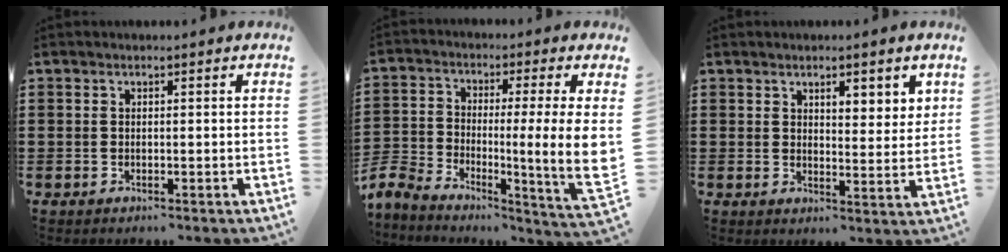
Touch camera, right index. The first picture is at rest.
{"total": 8.1, "force": [-0.3, 1.5, 8.0], "torque": [-0.162, -0.032, -0.013]}
{"total": 3.0, "force": [2.1, 1.3, 1.7], "torque": [-0.022, 0.001, 0.034]}